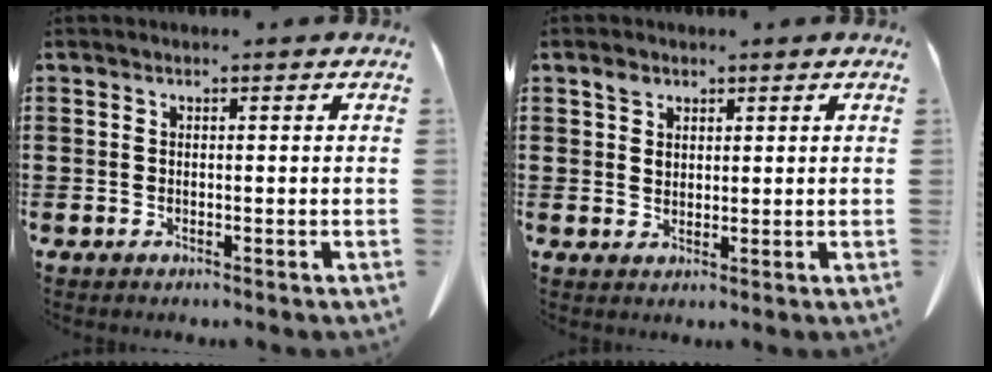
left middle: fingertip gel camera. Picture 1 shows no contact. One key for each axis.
{"total": 2.2, "fx": 1.5, "fy": 1.4, "fz": 0.7, "tx": -0.010, "ty": -0.002, "tz": 0.028}